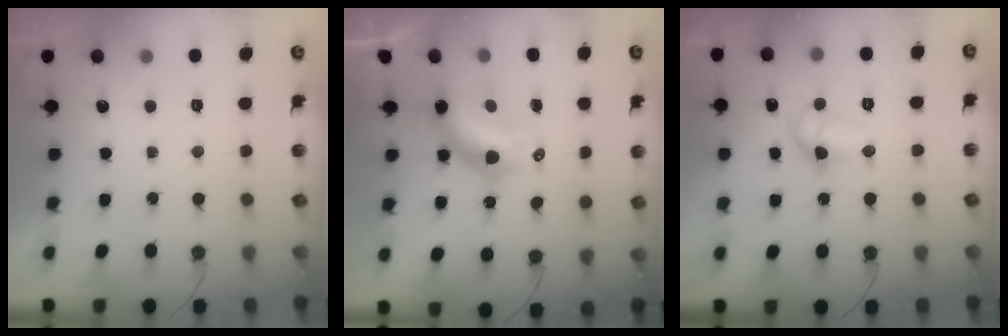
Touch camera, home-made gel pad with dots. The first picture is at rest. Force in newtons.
{"total": 7.2, "press": 7.2, "slide": 0.3}
{"total": 9.2, "press": 9.2, "slide": 0.8}